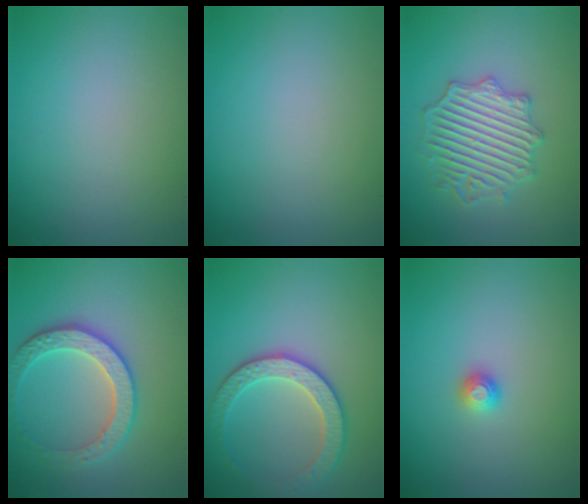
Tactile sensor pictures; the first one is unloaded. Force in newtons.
{"total": 0.0}
{"total": 4.4, "press": 4.4, "slide": 0.7}
{"total": 3.7, "press": 3.7, "slide": 0.7}
{"total": 3.6, "press": 3.5, "slide": 0.8}
{"total": 1.2, "press": 1.1, "slide": 0.3}